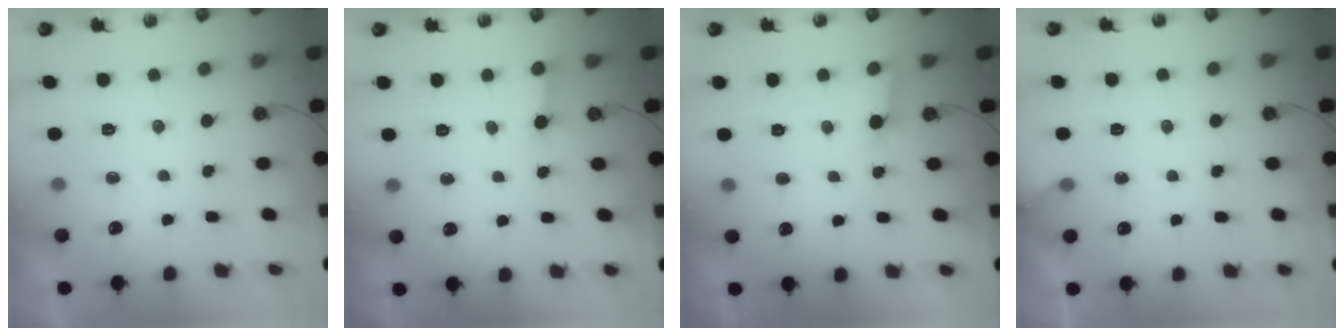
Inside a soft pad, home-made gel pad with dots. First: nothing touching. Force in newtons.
{"total": 2.7, "press": 2.7, "slide": 0.2}
{"total": 4.0, "press": 3.9, "slide": 0.9}
{"total": 4.3, "press": 4.3, "slide": 0.2}